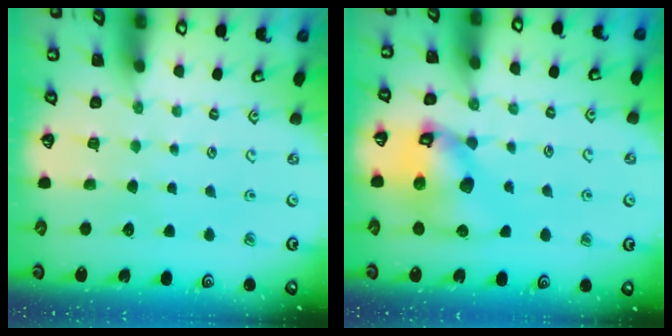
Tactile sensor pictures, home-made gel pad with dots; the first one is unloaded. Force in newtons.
{"total": 12.0, "press": 11.9, "slide": 1.6}